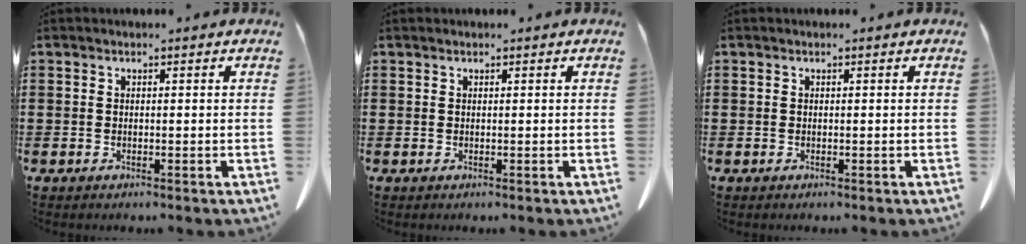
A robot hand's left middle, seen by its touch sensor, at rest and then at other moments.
{"total": 0.0}
{"total": 0.0}